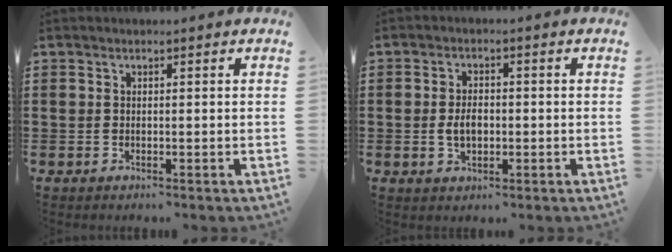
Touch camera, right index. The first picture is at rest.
{"total": 3.3, "force": [-0.3, 2.0, 2.6], "torque": [-0.043, 0.002, -0.009]}